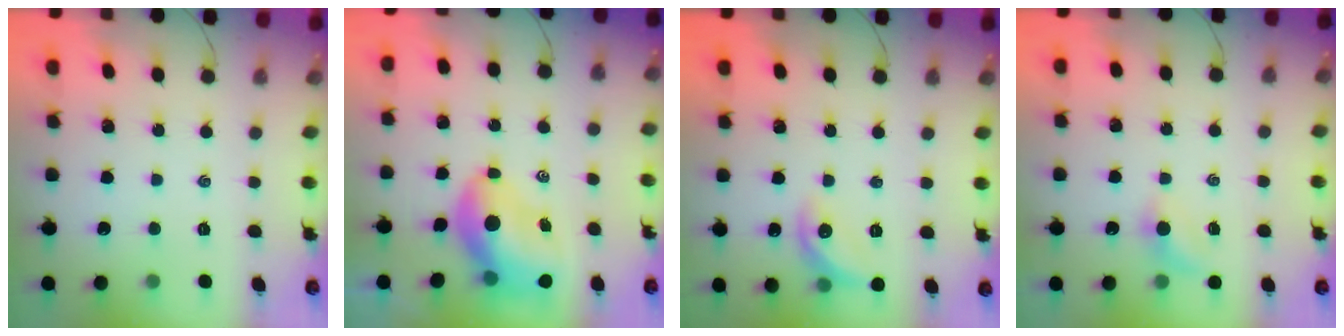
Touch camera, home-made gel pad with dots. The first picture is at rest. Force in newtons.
{"total": 9.0, "press": 8.7, "slide": 2.4}
{"total": 9.4, "press": 9.4, "slide": 0.0}
{"total": 4.6, "press": 4.4, "slide": 1.2}